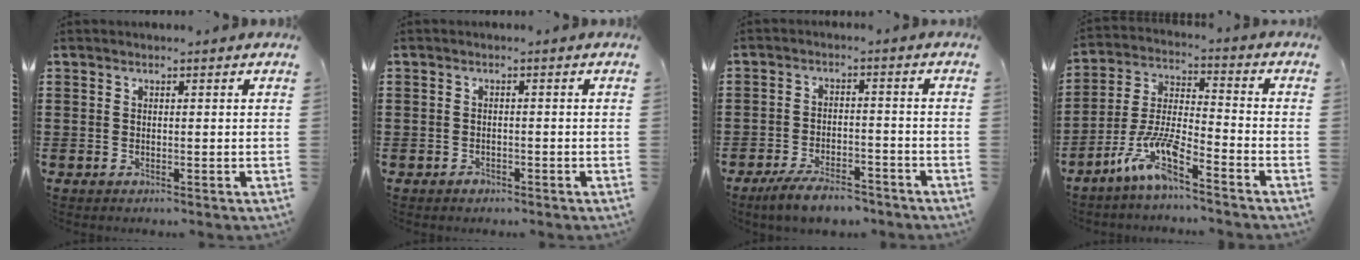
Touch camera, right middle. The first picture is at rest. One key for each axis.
{"total": 1.0, "fx": -0.8, "fy": 0.7, "fz": 0.1, "tx": -0.003, "ty": 0.002, "tz": -0.018}
{"total": 5.5, "fx": -4.9, "fy": 1.2, "fz": 2.2, "tx": -0.046, "ty": 0.003, "tz": -0.096}
{"total": 9.1, "fx": -6.8, "fy": 1.5, "fz": 5.9, "tx": -0.144, "ty": -0.010, "tz": -0.136}